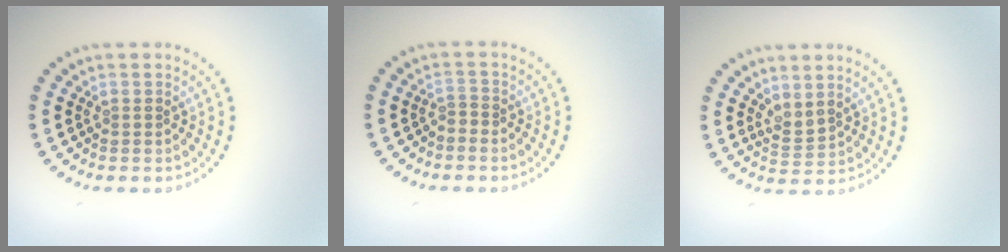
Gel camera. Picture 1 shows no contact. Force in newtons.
{"total": 0.7, "press": 0.4, "slide": 0.6}
{"total": 1.4, "press": 1.2, "slide": 0.9}